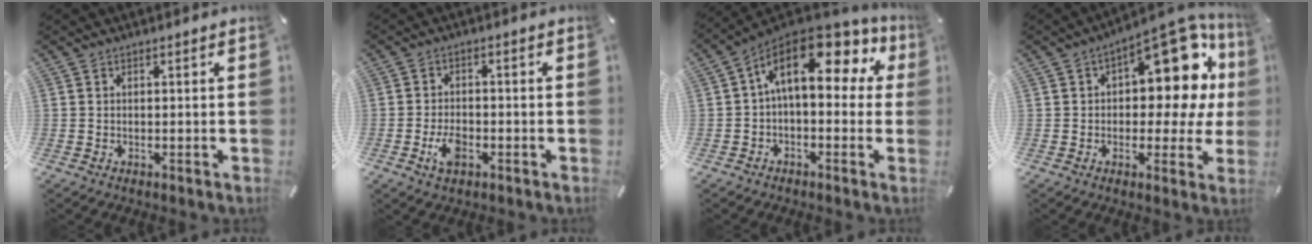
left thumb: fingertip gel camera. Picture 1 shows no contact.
{"total": 5.3, "force": [-2.2, 3.2, 3.7], "torque": [-0.078, 0.006, -0.041]}
{"total": 15.6, "force": [5.9, 7.9, 12.1], "torque": [-0.208, -0.035, 0.097]}
{"total": 17.9, "force": [6.9, 9.0, 13.8], "torque": [-0.168, -0.060, 0.115]}